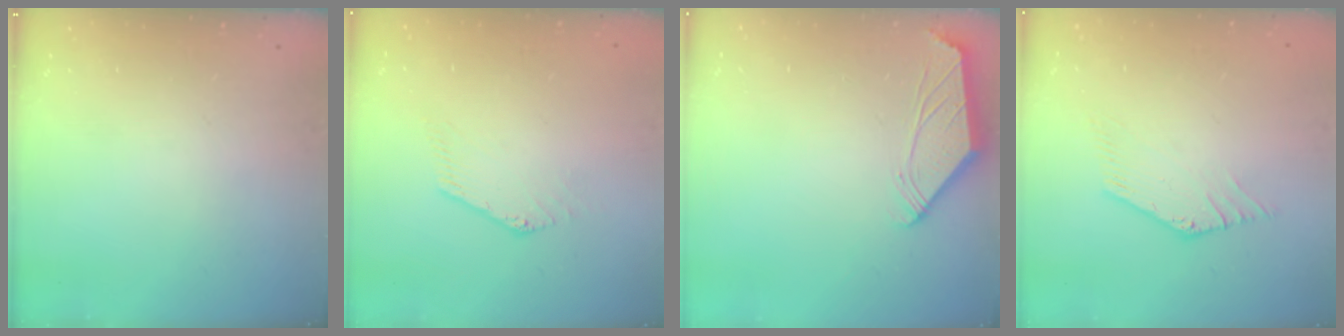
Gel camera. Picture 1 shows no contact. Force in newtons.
{"total": 0.0}
{"total": 1.4, "press": 1.3, "slide": 0.3}
{"total": 0.0}